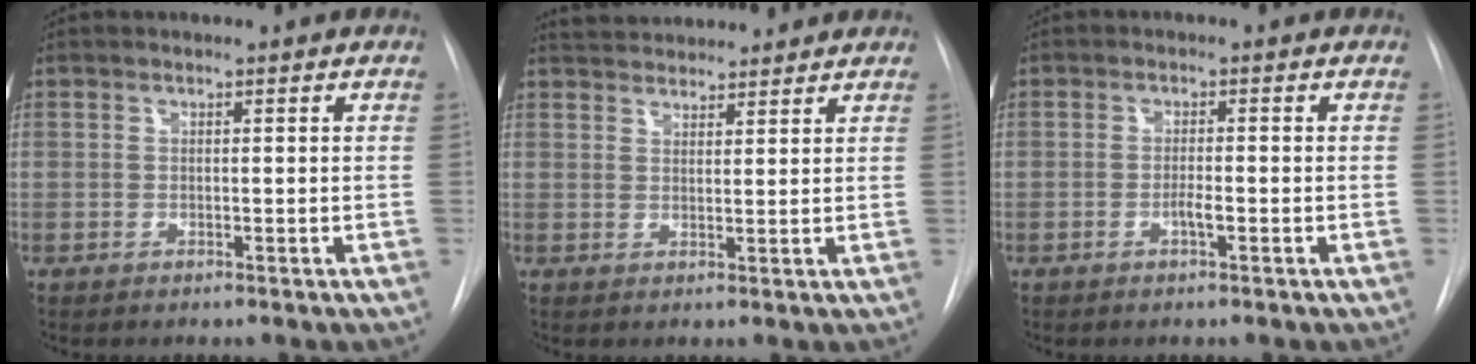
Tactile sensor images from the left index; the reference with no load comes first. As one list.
[{"total": 8.4, "force": [8.0, 1.8, 2.0], "torque": [-0.032, 0.027, 0.116]}, {"total": 1.7, "force": [-0.9, 0.1, 1.4], "torque": [-0.026, -0.004, -0.017]}]